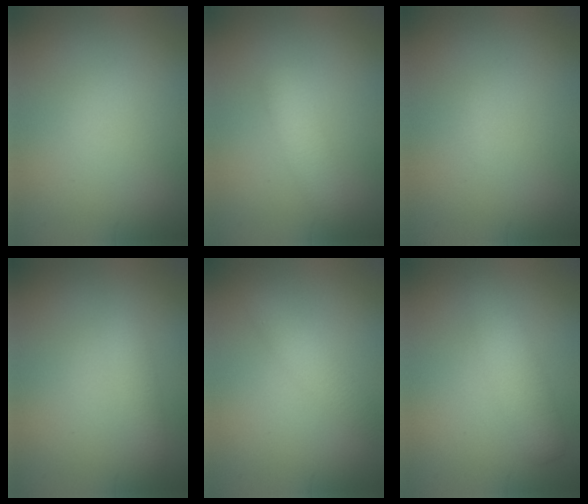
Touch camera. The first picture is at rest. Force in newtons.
{"total": 2.5, "press": 2.5, "slide": 0.1}
{"total": 0.0}
{"total": 1.7, "press": 1.7, "slide": 0.1}
{"total": 2.1, "press": 2.1, "slide": 0.1}
{"total": 3.7, "press": 3.7, "slide": 0.1}